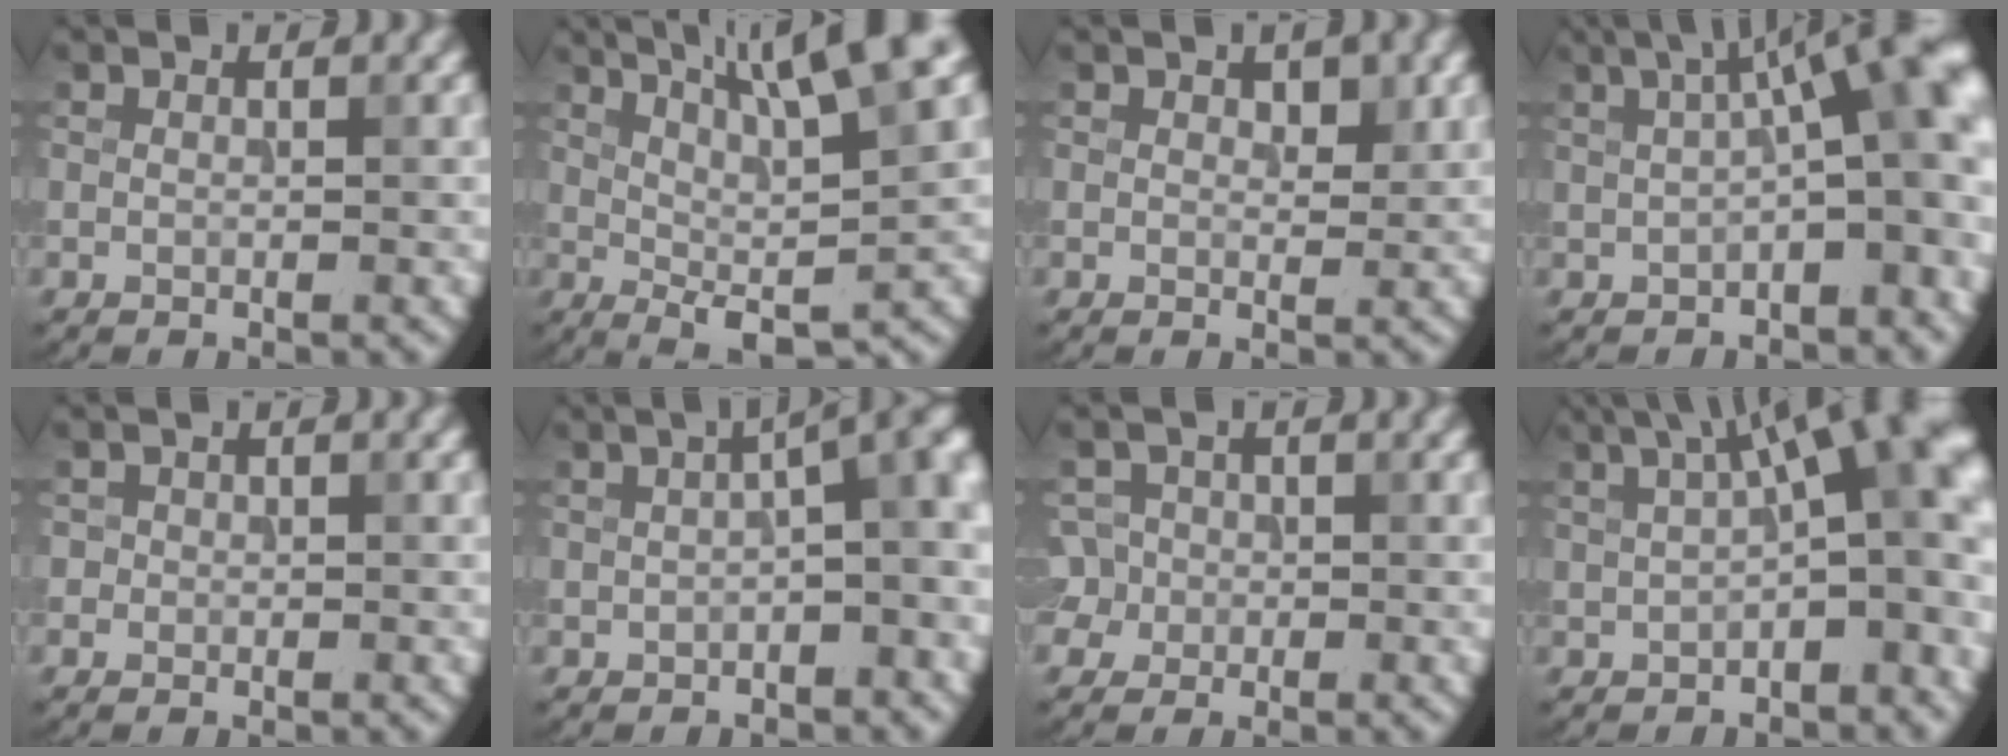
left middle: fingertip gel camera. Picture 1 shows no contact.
{"total": 9.6, "force": [4.2, 1.8, 8.5], "torque": [-0.113, 0.015, 0.068]}
{"total": 1.4, "force": [0.7, 0.8, 0.9], "torque": [-0.009, -0.002, 0.012]}
{"total": 10.9, "force": [1.6, 3.7, 10.1], "torque": [-0.121, 0.026, 0.016]}
{"total": 0.8, "force": [-0.1, 0.8, 0.1], "torque": [0.004, -0.002, -0.003]}
{"total": 6.2, "force": [0.2, 2.0, 5.8], "torque": [-0.062, 0.017, 0.000]}
{"total": 3.5, "force": [-1.1, 3.2, 0.8], "torque": [-0.002, 0.012, -0.027]}
{"total": 11.0, "force": [2.2, 3.8, 10.1], "torque": [-0.119, 0.027, 0.023]}